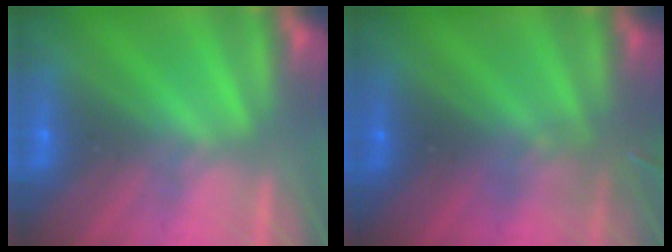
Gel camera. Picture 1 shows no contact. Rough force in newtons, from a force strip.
{"total": 2.7}